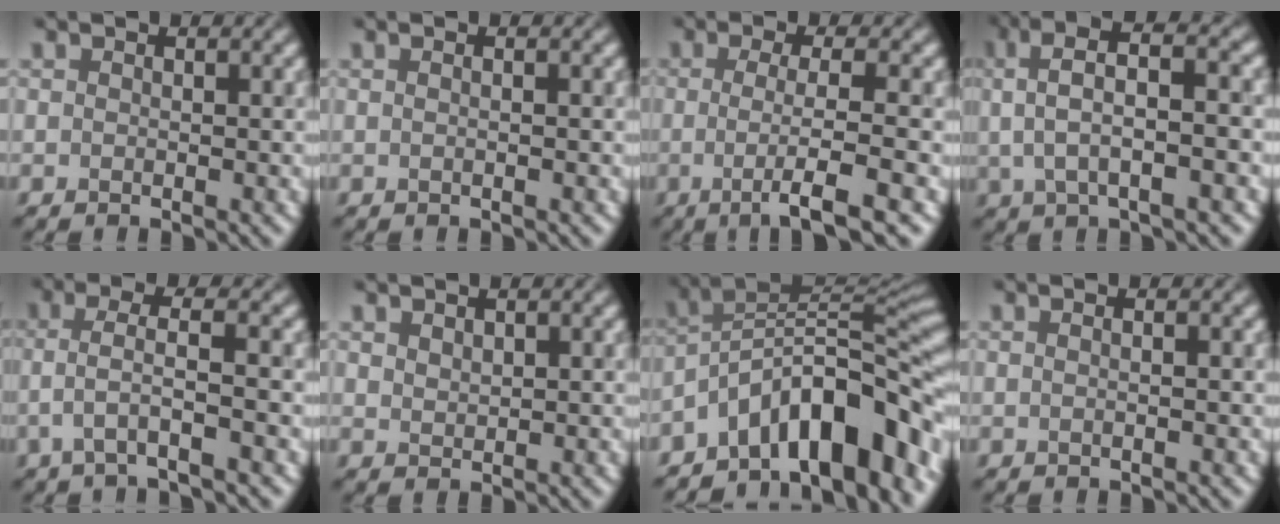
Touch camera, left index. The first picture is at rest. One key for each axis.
{"total": 1.7, "fx": 0.5, "fy": 0.9, "fz": 1.4, "tx": 0.002, "ty": -0.001, "tz": -0.013}
{"total": 5.0, "fx": -1.1, "fy": 0.9, "fz": 4.8, "tx": -0.077, "ty": -0.005, "tz": -0.023}
{"total": 6.4, "fx": 1.7, "fy": 2.1, "fz": 5.8, "tx": -0.098, "ty": 0.021, "tz": 0.028}
{"total": 3.0, "fx": -0.6, "fy": 0.4, "fz": 2.9, "tx": -0.059, "ty": 0.006, "tz": -0.016}
{"total": 1.0, "fx": 0.6, "fy": 0.6, "fz": 0.4, "tx": -0.009, "ty": 0.000, "tz": 0.016}
{"total": 12.2, "fx": -6.2, "fy": 5.0, "fz": 9.2, "tx": -0.125, "ty": 0.027, "tz": -0.111}
{"total": 2.1, "fx": 0.6, "fy": 1.1, "fz": 1.6, "tx": 0.000, "ty": 0.002, "tz": -0.014}